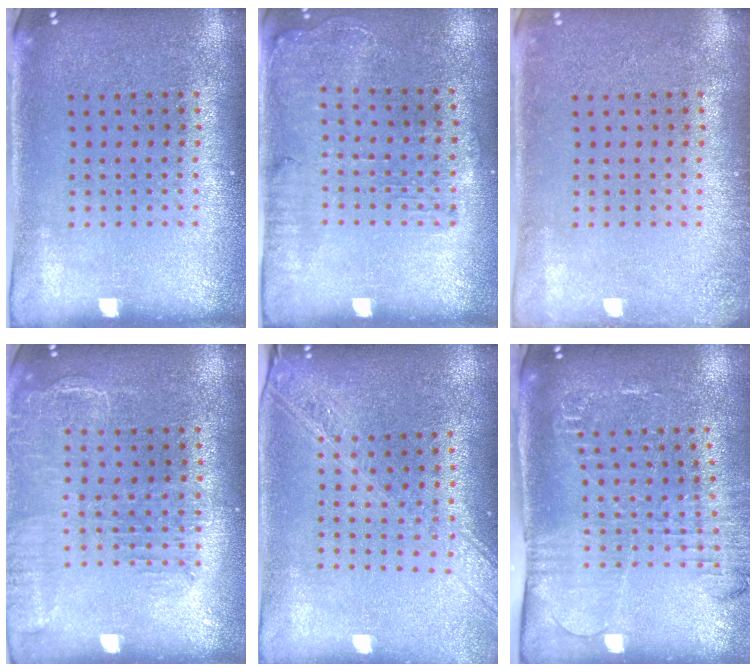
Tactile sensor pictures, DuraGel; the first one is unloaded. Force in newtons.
{"total": 1.3, "press": 1.3, "slide": 0.3}
{"total": 1.1, "press": 1.1, "slide": 0.1}
{"total": 1.6, "press": 1.5, "slide": 0.7}
{"total": 2.2, "press": 1.9, "slide": 1.2}
{"total": 1.9, "press": 1.9, "slide": 0.4}